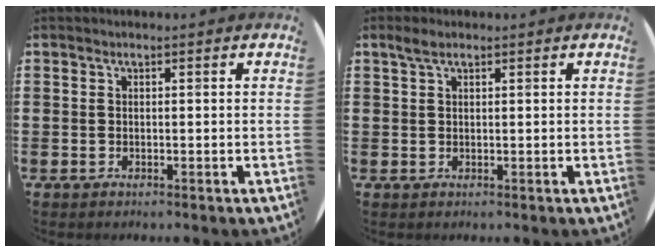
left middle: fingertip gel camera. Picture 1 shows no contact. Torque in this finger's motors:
{"motor_torque": [0.60, -0.71, 0.07, 0.07]}